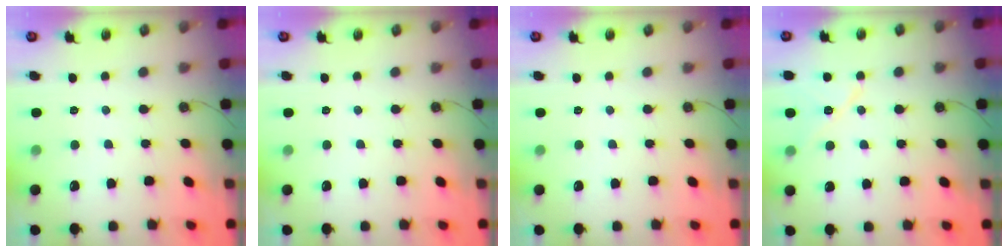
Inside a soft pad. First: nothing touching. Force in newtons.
{"total": 0.0}
{"total": 0.0}
{"total": 10.3, "press": 10.1, "slide": 1.6}